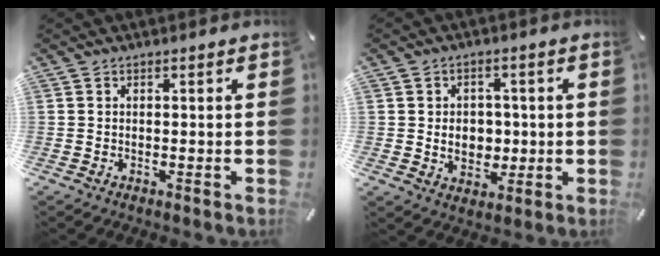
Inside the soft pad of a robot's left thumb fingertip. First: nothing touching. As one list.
[{"total": 6.7, "force": [-0.1, 5.6, 3.8], "torque": [-0.046, 0.000, -0.004]}]